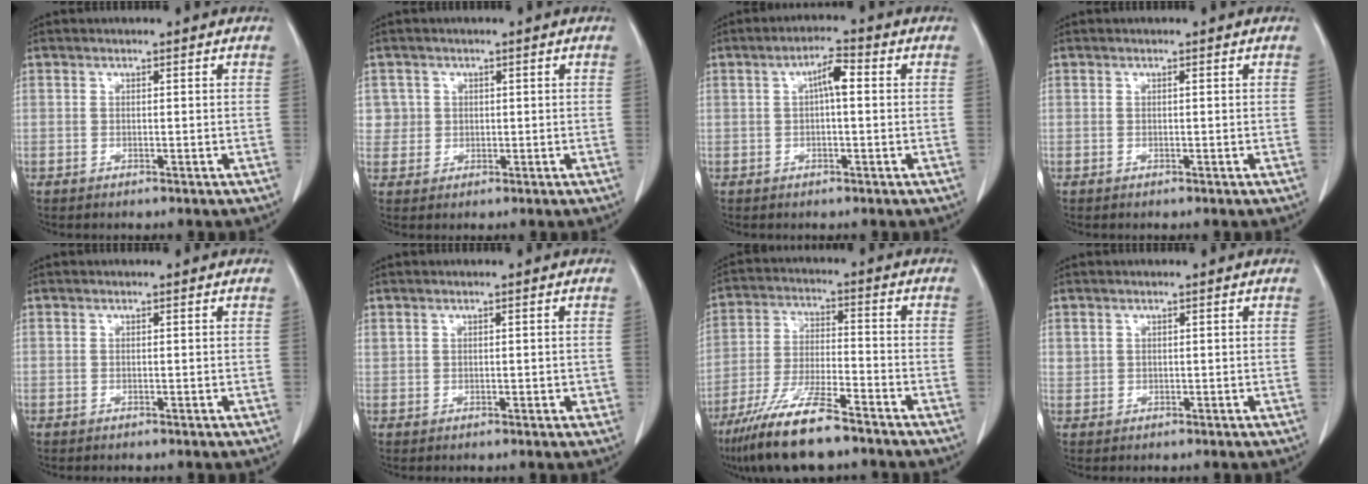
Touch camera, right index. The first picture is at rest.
{"total": 2.9, "force": [0.7, 2.8, -0.3], "torque": [0.025, 0.003, 0.009]}
{"total": 3.9, "force": [0.6, 0.8, 3.8], "torque": [-0.064, 0.010, 0.006]}
{"total": 0.0}
{"total": 0.0}
{"total": 2.1, "force": [0.4, 1.3, 1.6], "torque": [-0.035, 0.012, 0.017]}
{"total": 12.7, "force": [-9.4, 1.9, 8.3], "torque": [-0.161, -0.028, -0.169]}
{"total": 0.9, "force": [0.5, 0.8, 0.1], "torque": [0.007, 0.006, 0.007]}